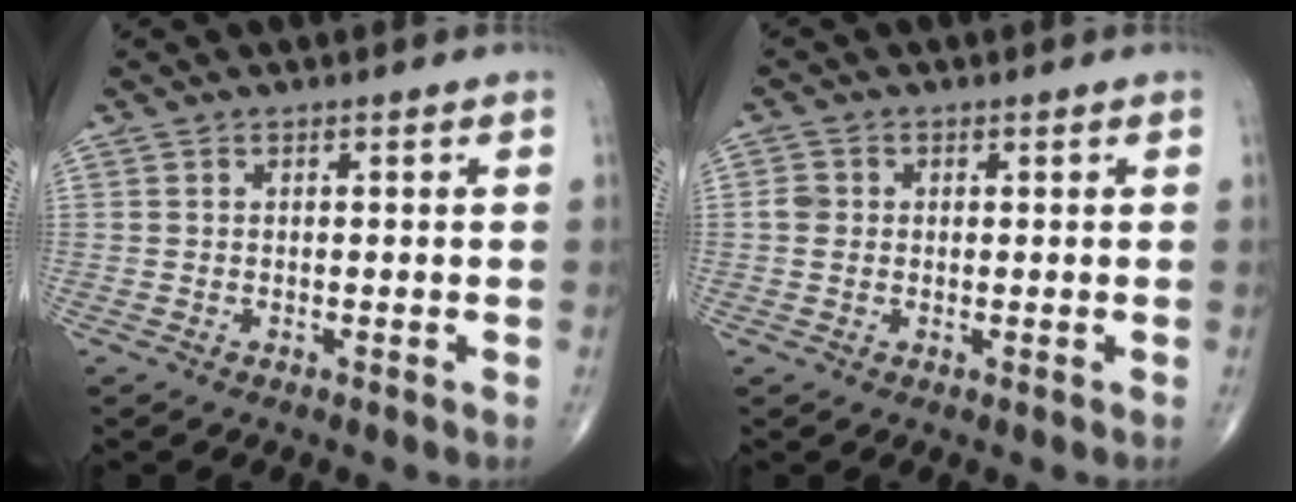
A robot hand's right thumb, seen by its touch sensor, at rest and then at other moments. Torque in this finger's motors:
{"motor_torque": [-0.03, -0.02, 0.30, 0.11, 0.01]}